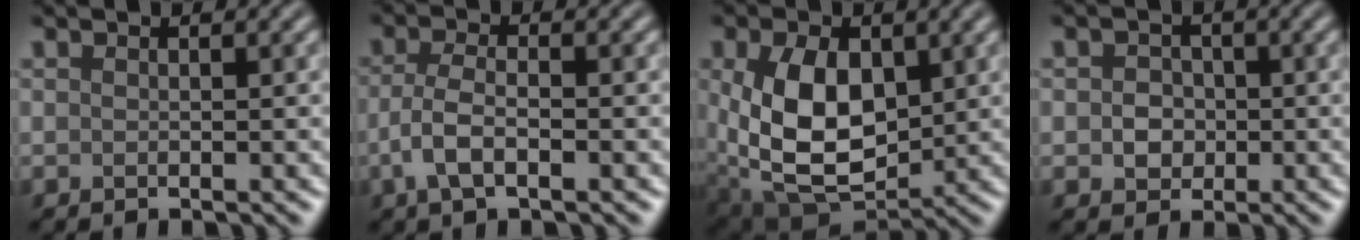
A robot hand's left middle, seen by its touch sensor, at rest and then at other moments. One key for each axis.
{"total": 3.2, "fx": -1.1, "fy": 1.4, "fz": 2.7, "tx": -0.060, "ty": 0.000, "tz": -0.027}
{"total": 10.9, "fx": 1.0, "fy": 6.9, "fz": 8.3, "tx": -0.186, "ty": -0.011, "tz": 0.026}
{"total": 2.3, "fx": -0.2, "fy": 2.0, "fz": 1.1, "tx": -0.014, "ty": 0.000, "tz": -0.007}